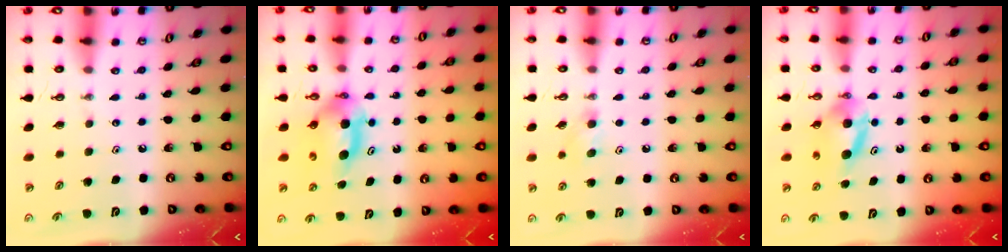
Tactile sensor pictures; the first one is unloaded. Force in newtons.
{"total": 5.4, "press": 5.2, "slide": 1.1}
{"total": 6.8, "press": 6.4, "slide": 2.5}
{"total": 6.8, "press": 6.8, "slide": 0.1}